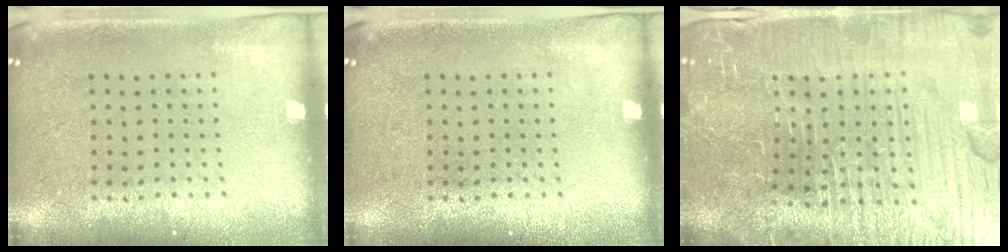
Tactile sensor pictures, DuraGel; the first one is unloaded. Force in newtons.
{"total": 0.0}
{"total": 5.5, "press": 5.3, "slide": 1.5}